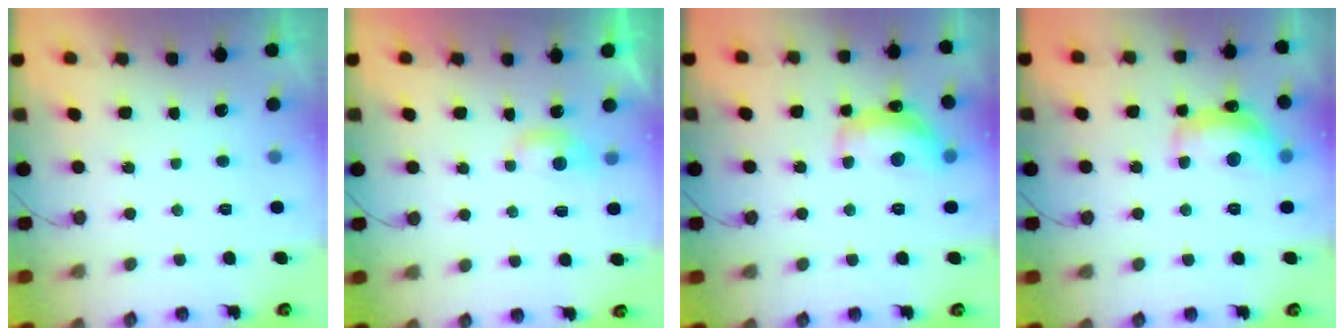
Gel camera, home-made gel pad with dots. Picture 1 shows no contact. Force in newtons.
{"total": 3.5, "press": 3.5, "slide": 0.4}
{"total": 15.8, "press": 15.8, "slide": 1.0}
{"total": 15.8, "press": 15.8, "slide": 1.0}